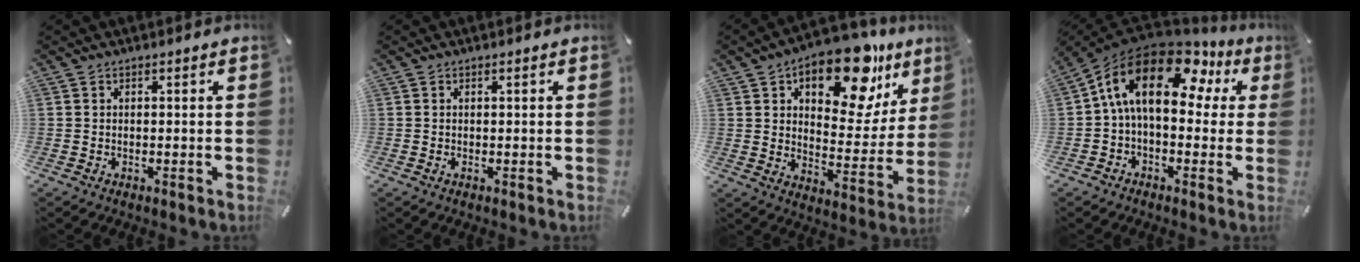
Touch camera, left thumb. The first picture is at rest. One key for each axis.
{"total": 0.9, "fx": 0.0, "fy": 0.0, "fz": 0.9, "tx": -0.015, "ty": -0.004, "tz": 0.000}
{"total": 19.9, "fx": 12.6, "fy": 9.5, "fz": 12.1, "tx": -0.157, "ty": -0.083, "tz": 0.206}
{"total": 17.9, "fx": 5.8, "fy": 9.8, "fz": 13.9, "tx": -0.257, "ty": -0.019, "tz": 0.094}